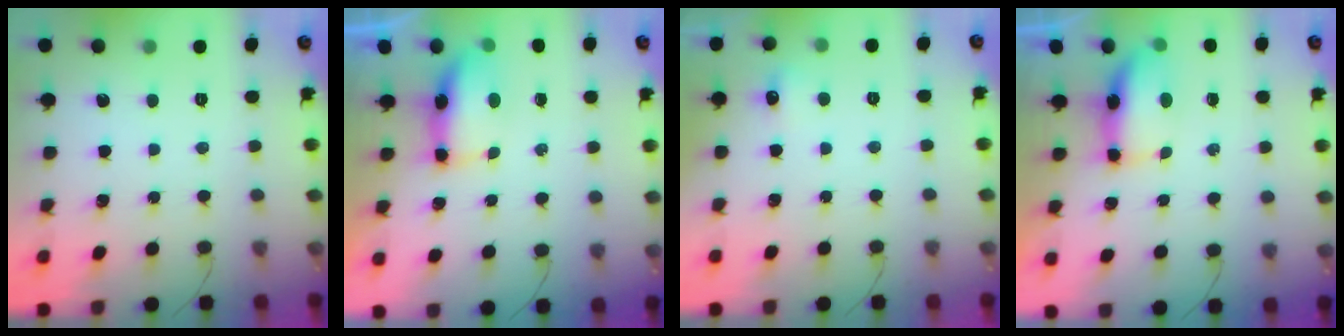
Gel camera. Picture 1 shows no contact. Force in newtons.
{"total": 9.2, "press": 7.8, "slide": 5.0}
{"total": 5.0, "press": 4.8, "slide": 1.2}
{"total": 8.9, "press": 7.7, "slide": 4.5}